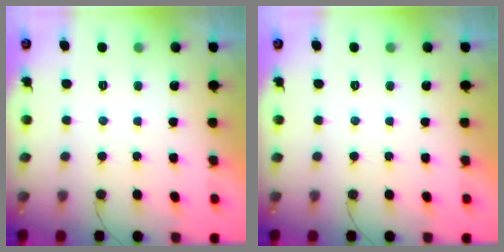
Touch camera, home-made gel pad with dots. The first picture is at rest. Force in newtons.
{"total": 0.0}